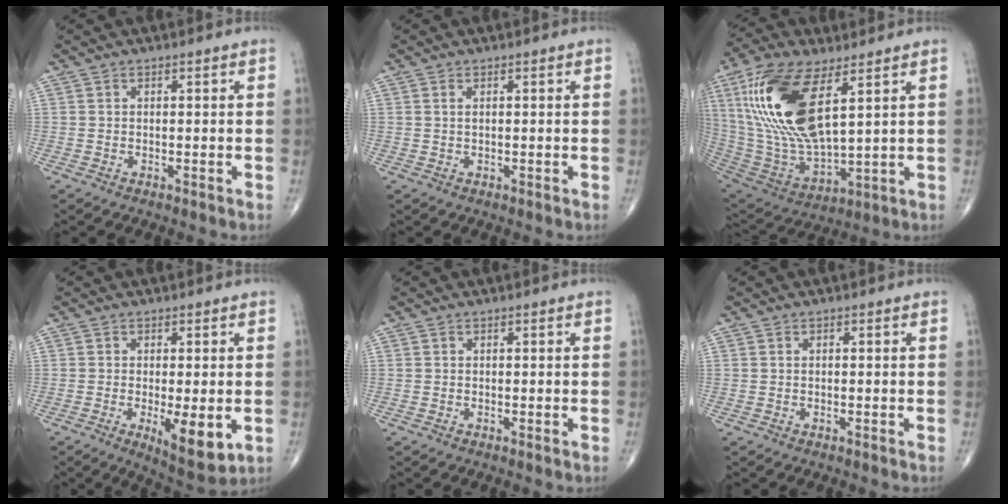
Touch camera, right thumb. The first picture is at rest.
{"total": 0.6, "force": [0.3, 0.2, 0.5], "torque": [-0.013, 0.004, 0.006]}
{"total": 22.8, "force": [7.9, 9.5, 19.2], "torque": [-0.399, -0.031, 0.157]}
{"total": 8.3, "force": [-2.0, 2.7, 7.6], "torque": [-0.114, -0.023, -0.026]}
{"total": 0.0}
{"total": 0.0}